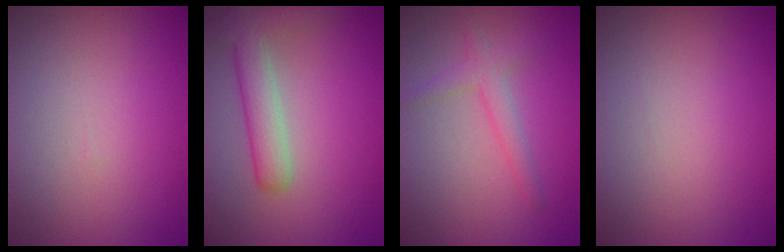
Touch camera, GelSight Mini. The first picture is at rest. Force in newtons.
{"total": 4.2, "press": 4.2, "slide": 0.2}
{"total": 2.0, "press": 2.0, "slide": 0.1}
{"total": 0.0}